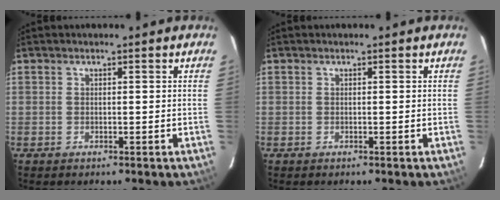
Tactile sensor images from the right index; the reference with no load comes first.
{"total": 0.0}